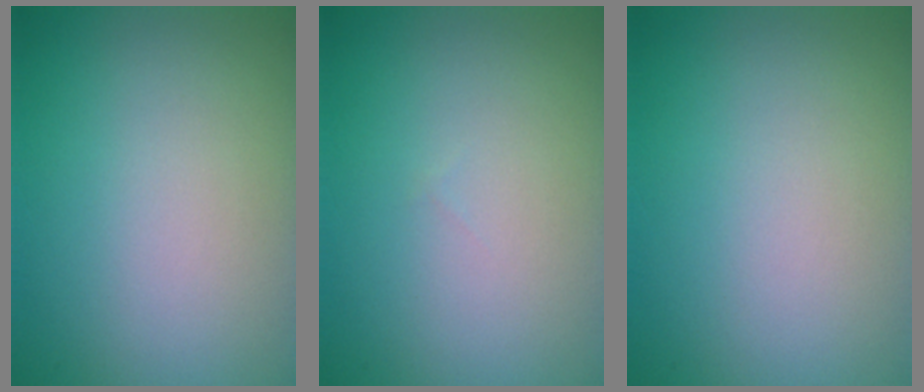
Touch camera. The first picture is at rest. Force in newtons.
{"total": 0.0}
{"total": 0.0}